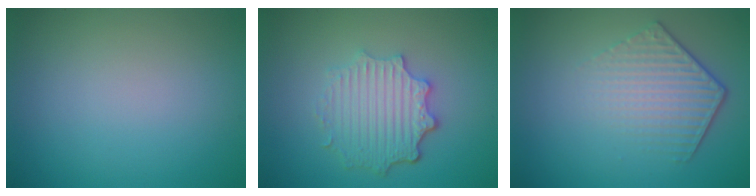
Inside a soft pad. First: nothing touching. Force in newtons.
{"total": 4.5, "press": 3.6, "slide": 2.7}
{"total": 4.4, "press": 3.2, "slide": 3.1}